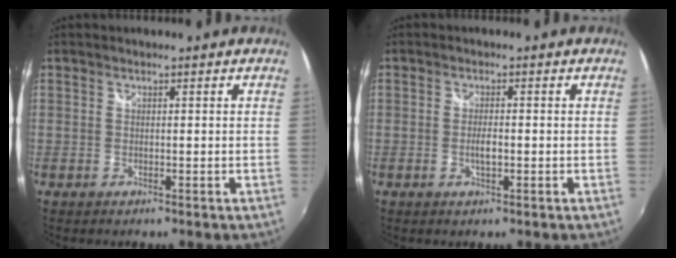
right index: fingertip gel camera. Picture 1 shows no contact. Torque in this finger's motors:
{"motor_torque": [0.39, 0.14, 0.18, 0.05]}